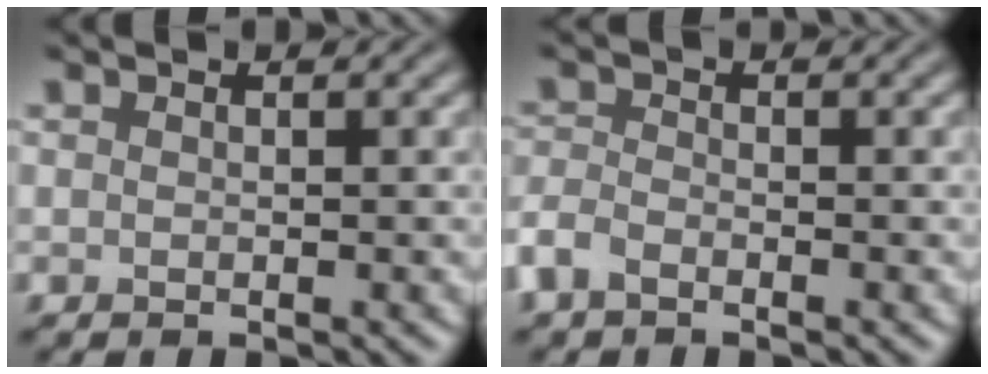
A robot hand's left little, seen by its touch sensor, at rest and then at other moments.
{"total": 2.1, "force": [-1.5, 0.9, 1.1], "torque": [-0.027, -0.001, -0.042]}